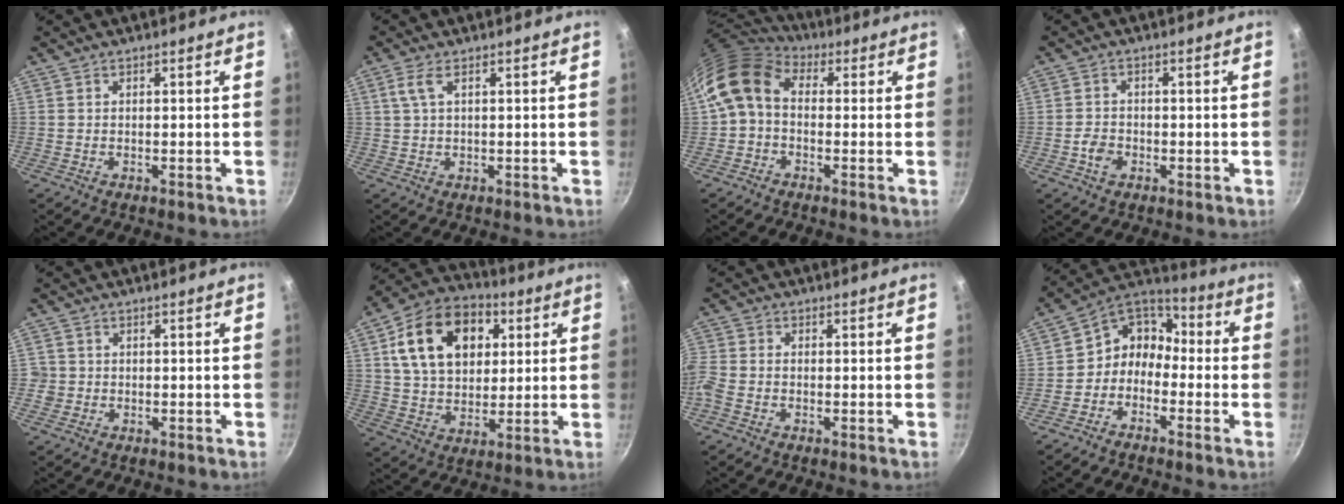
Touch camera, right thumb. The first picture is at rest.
{"total": 2.9, "force": [1.0, 0.9, 2.6], "torque": [-0.056, 0.004, 0.022]}
{"total": 10.3, "force": [0.3, 7.6, 6.9], "torque": [-0.124, 0.028, -0.016]}
{"total": 3.3, "force": [-1.2, 2.4, 1.9], "torque": [-0.031, 0.013, -0.025]}
{"total": 1.9, "force": [-0.5, 1.8, 0.4], "torque": [0.001, 0.006, -0.009]}
{"total": 19.4, "force": [5.7, 13.5, 12.7], "torque": [-0.190, 0.008, 0.089]}
{"total": 4.1, "force": [-2.2, 2.6, 2.4], "torque": [-0.066, 0.006, -0.060]}
{"total": 8.7, "force": [-3.0, 7.0, 4.2], "torque": [-0.047, 0.066, -0.083]}